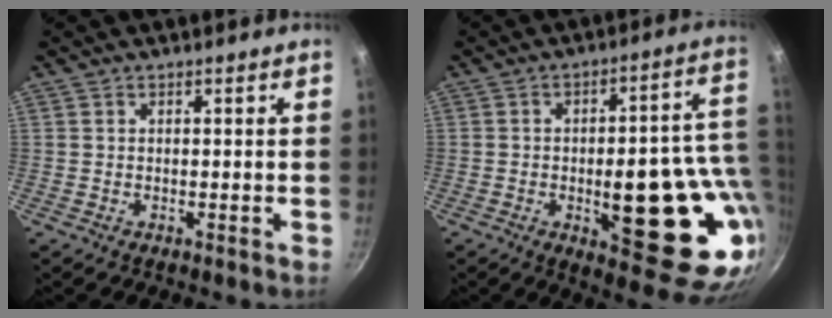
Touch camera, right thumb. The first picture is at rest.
{"total": 23.3, "force": [-2.9, 9.0, 21.3], "torque": [-0.225, 0.000, -0.032]}